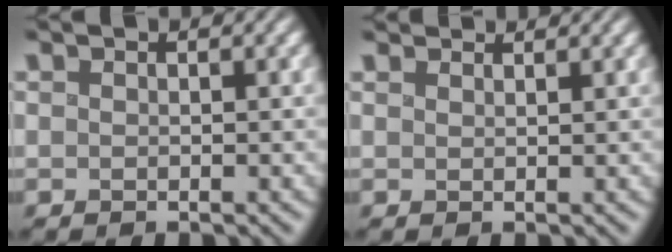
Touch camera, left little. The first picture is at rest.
{"total": 2.0, "force": [1.9, 0.4, 0.4], "torque": [-0.019, 0.007, 0.033]}